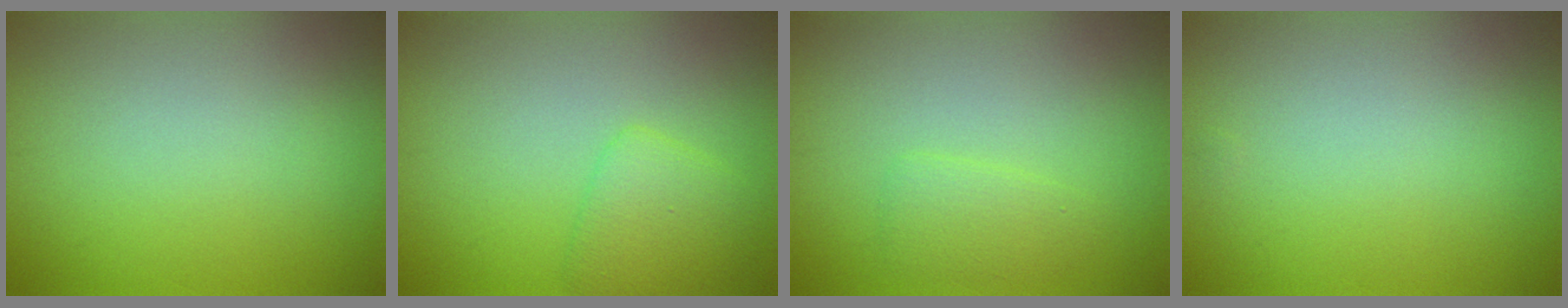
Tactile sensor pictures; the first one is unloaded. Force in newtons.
{"total": 2.7, "press": 2.7, "slide": 0.2}
{"total": 1.8, "press": 1.8, "slide": 0.0}
{"total": 0.0}